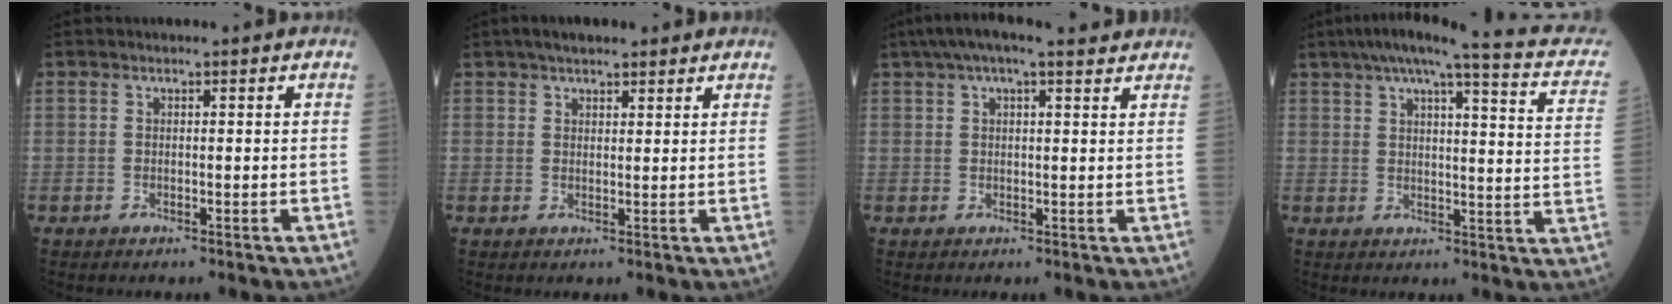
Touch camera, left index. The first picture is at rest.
{"total": 4.8, "force": [3.9, 1.6, 2.4], "torque": [-0.031, 0.028, 0.060]}
{"total": 9.9, "force": [8.0, 2.1, 5.5], "torque": [-0.090, 0.049, 0.113]}
{"total": 19.8, "force": [15.6, 2.2, 12.0], "torque": [-0.169, 0.009, 0.177]}